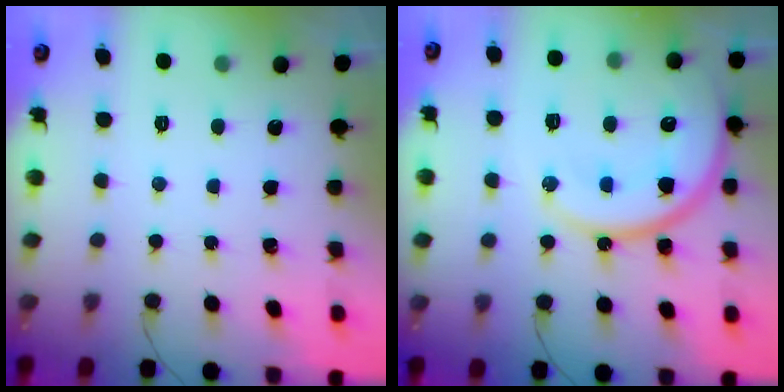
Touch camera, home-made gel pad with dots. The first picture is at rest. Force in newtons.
{"total": 20.5, "press": 20.5, "slide": 1.8}